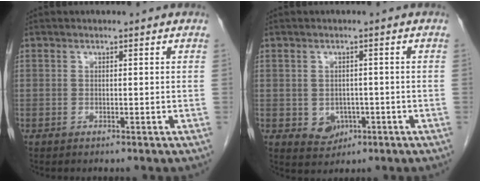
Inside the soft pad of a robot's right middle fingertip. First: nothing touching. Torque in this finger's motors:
{"motor_torque": [-0.03, 0.19, -0.07, 0.00]}